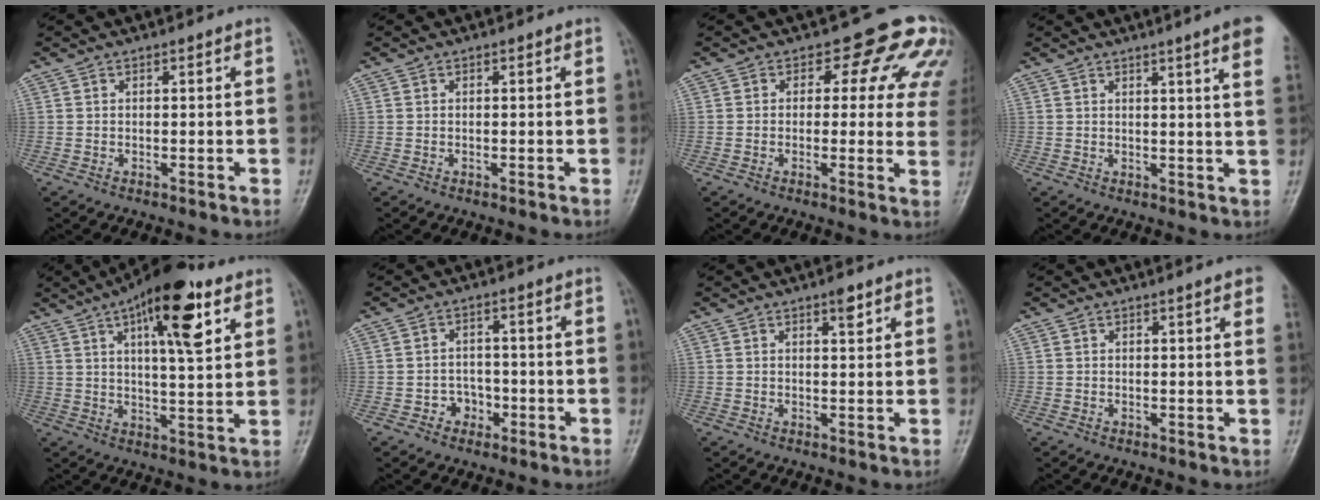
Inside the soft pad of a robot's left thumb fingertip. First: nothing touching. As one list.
[{"total": 0.0}, {"total": 12.1, "force": [5.9, 7.1, 7.8], "torque": [-0.029, -0.016, 0.044]}, {"total": 9.1, "force": [5.6, 0.1, 7.2], "torque": [-0.080, -0.014, 0.053]}, {"total": 15.4, "force": [7.5, 5.0, 12.5], "torque": [-0.164, -0.019, 0.111]}, {"total": 3.8, "force": [-1.6, 3.3, 1.0], "torque": [0.017, 0.017, -0.029]}, {"total": 2.3, "force": [1.5, 0.9, 1.6], "torque": [-0.014, -0.006, 0.021]}, {"total": 4.9, "force": [3.0, 0.6, 3.8], "torque": [-0.034, 0.002, 0.027]}]